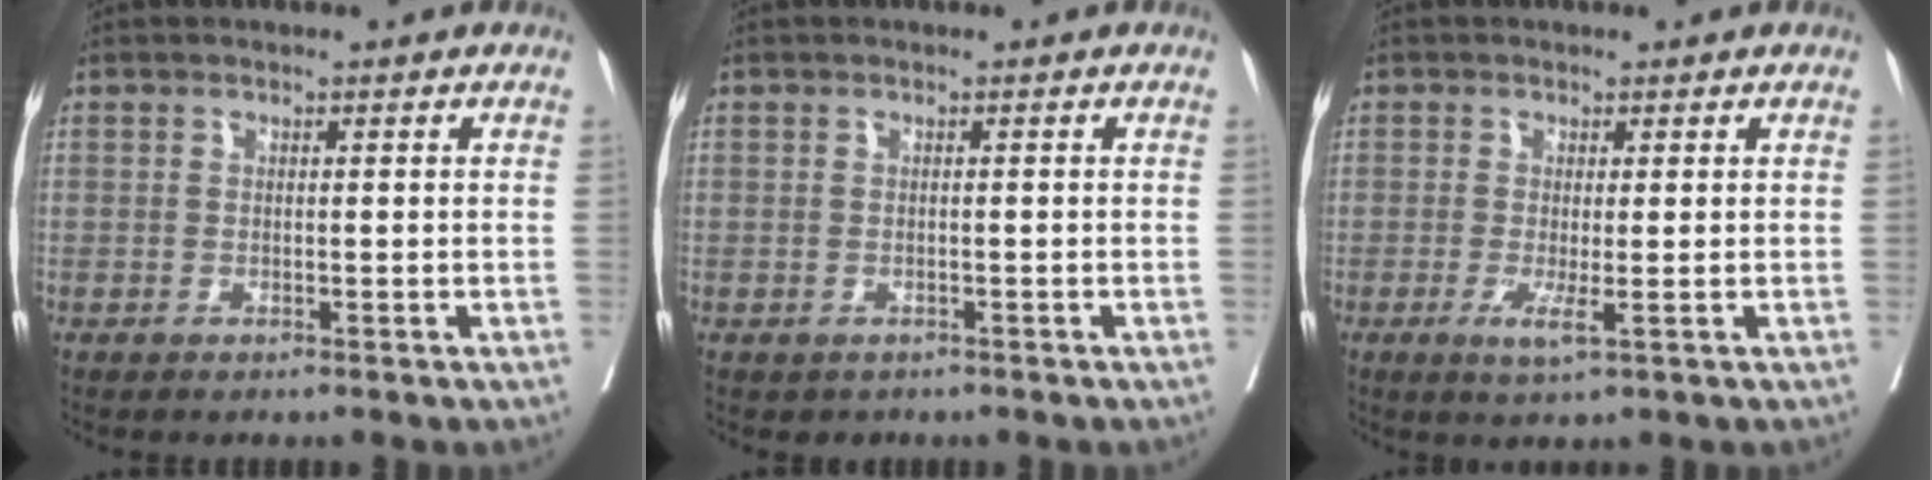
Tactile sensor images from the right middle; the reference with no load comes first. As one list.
[{"total": 1.2, "force": [-0.9, 0.9, 0.2], "torque": [-0.005, 0.000, -0.008]}, {"total": 2.8, "force": [-0.8, 0.2, 2.7], "torque": [-0.046, -0.009, -0.010]}]